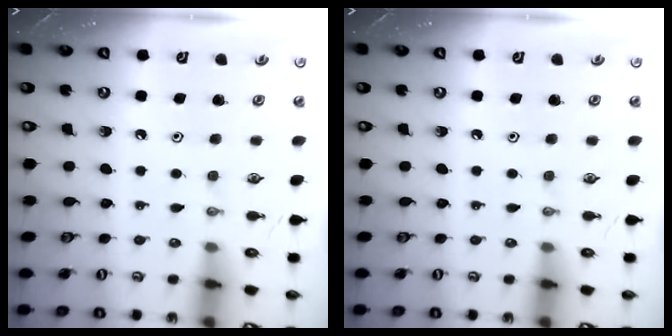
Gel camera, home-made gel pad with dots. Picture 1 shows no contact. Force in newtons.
{"total": 0.0}